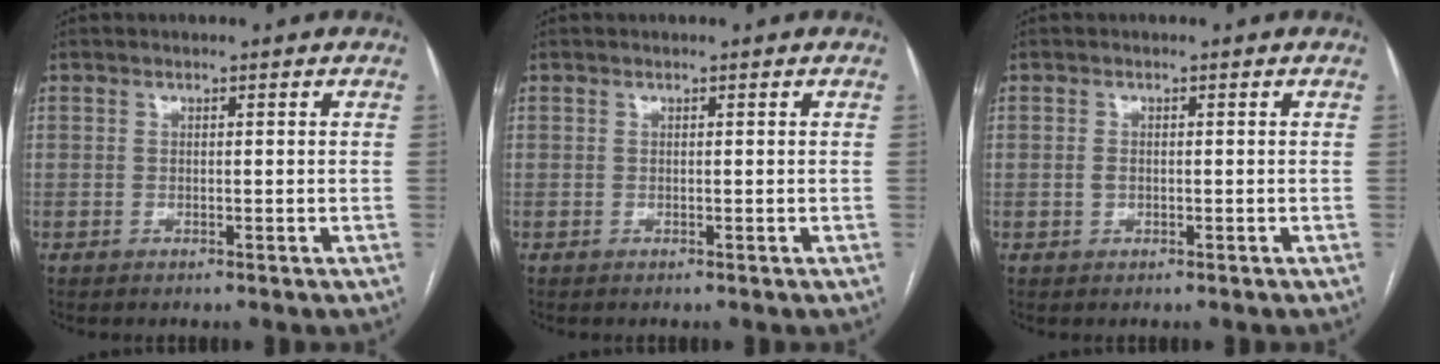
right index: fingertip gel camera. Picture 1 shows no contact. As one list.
[{"total": 0.0}, {"total": 1.0, "force": [-0.2, 0.7, 0.6], "torque": [-0.014, 0.001, -0.003]}]